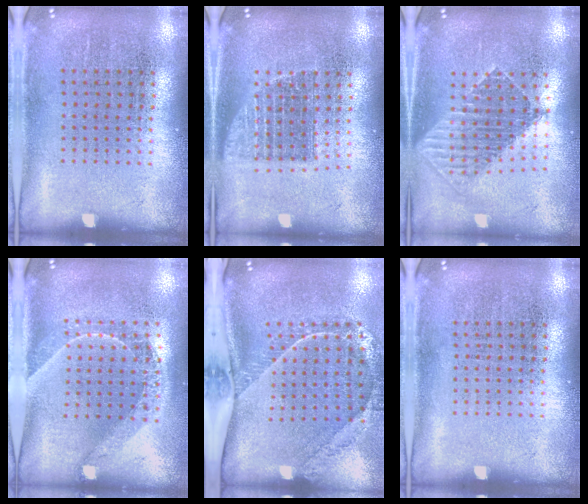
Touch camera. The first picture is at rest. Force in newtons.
{"total": 1.3, "press": 1.0, "slide": 0.8}
{"total": 1.7, "press": 1.4, "slide": 0.9}
{"total": 1.5, "press": 1.3, "slide": 0.8}
{"total": 2.4, "press": 1.7, "slide": 1.7}
{"total": 0.0}